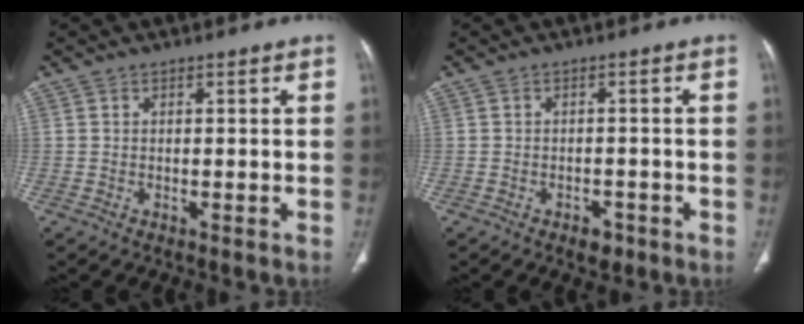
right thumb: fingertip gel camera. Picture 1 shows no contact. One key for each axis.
{"total": 2.7, "fx": -1.7, "fy": 1.6, "fz": 1.2, "tx": -0.007, "ty": 0.006, "tz": -0.020}